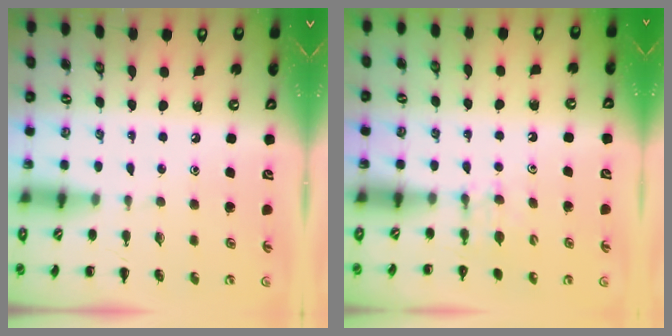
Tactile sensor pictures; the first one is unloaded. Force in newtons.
{"total": 3.3, "press": 3.1, "slide": 1.1}